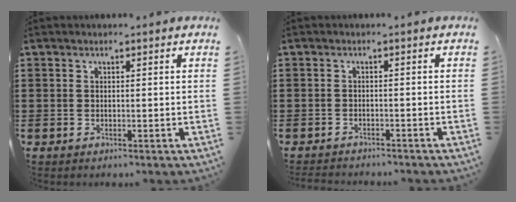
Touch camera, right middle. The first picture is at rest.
{"total": 1.4, "force": [-1.4, 0.1, 0.1], "torque": [-0.005, 0.001, -0.029]}